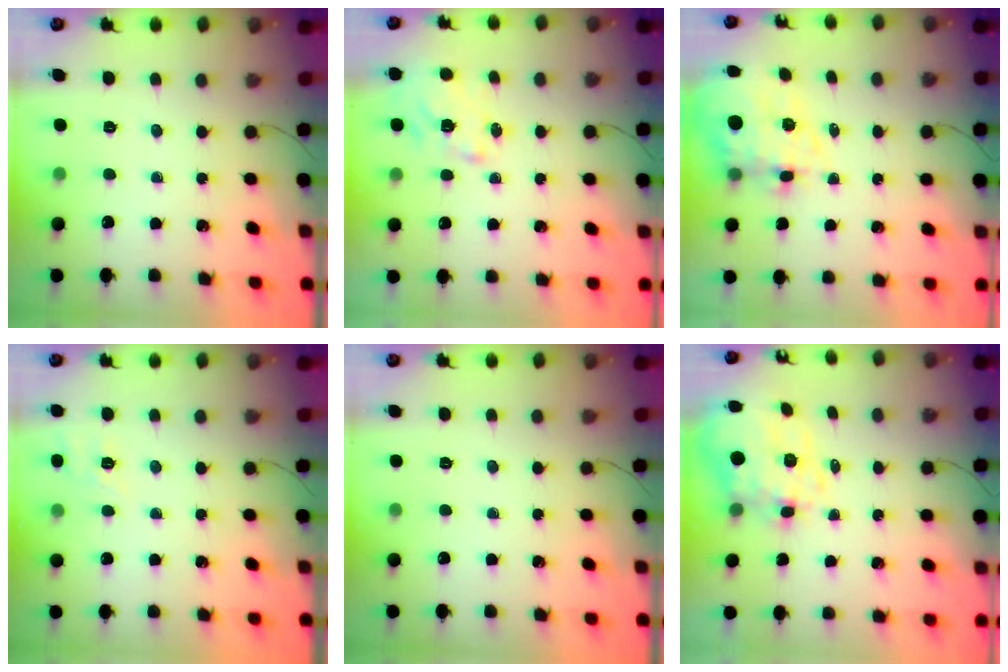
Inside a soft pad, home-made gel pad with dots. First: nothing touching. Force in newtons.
{"total": 2.3, "press": 2.3, "slide": 0.4}
{"total": 7.5, "press": 6.9, "slide": 2.9}
{"total": 5.9, "press": 5.7, "slide": 1.5}
{"total": 0.0}
{"total": 12.9, "press": 12.5, "slide": 3.3}